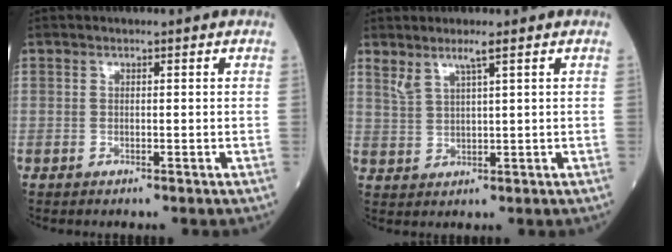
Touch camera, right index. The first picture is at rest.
{"total": 3.5, "force": [2.5, 0.0, 2.5], "torque": [-0.059, 0.001, 0.055]}